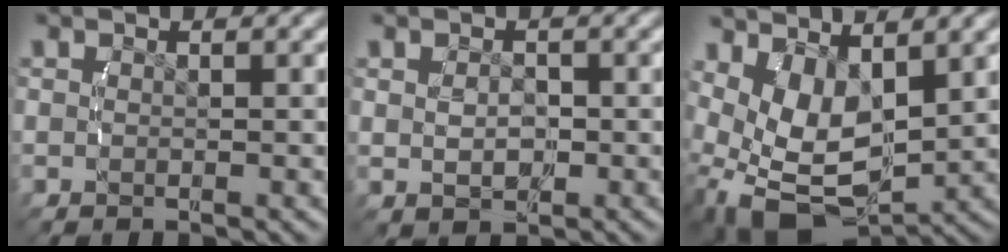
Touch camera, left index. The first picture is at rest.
{"total": 2.3, "force": [0.0, 1.6, 1.6], "torque": [-0.027, -0.005, 0.006]}
{"total": 10.5, "force": [-1.4, 7.8, 6.9], "torque": [-0.167, -0.059, -0.004]}